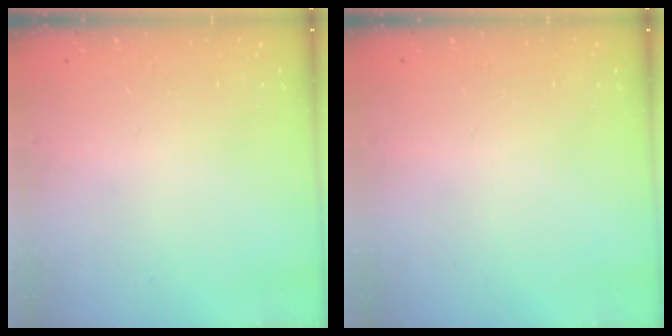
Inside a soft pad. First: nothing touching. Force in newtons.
{"total": 0.0}